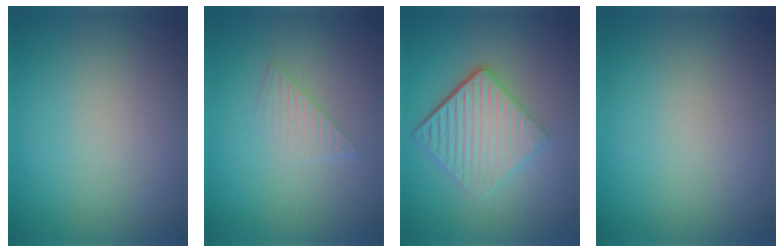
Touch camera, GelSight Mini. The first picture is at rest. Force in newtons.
{"total": 1.6, "press": 1.6, "slide": 0.1}
{"total": 6.2, "press": 4.2, "slide": 4.5}
{"total": 0.0}